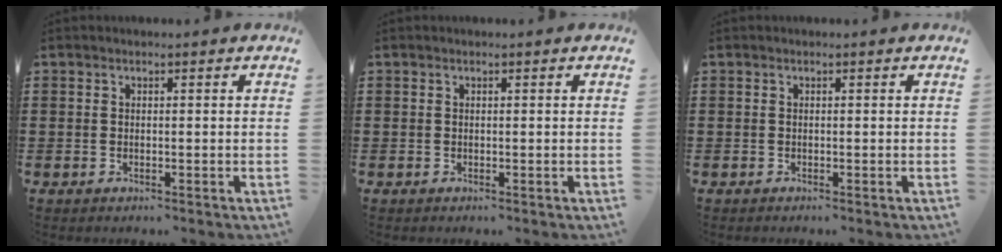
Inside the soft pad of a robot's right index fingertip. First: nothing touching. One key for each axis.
{"total": 0.0}
{"total": 0.0}